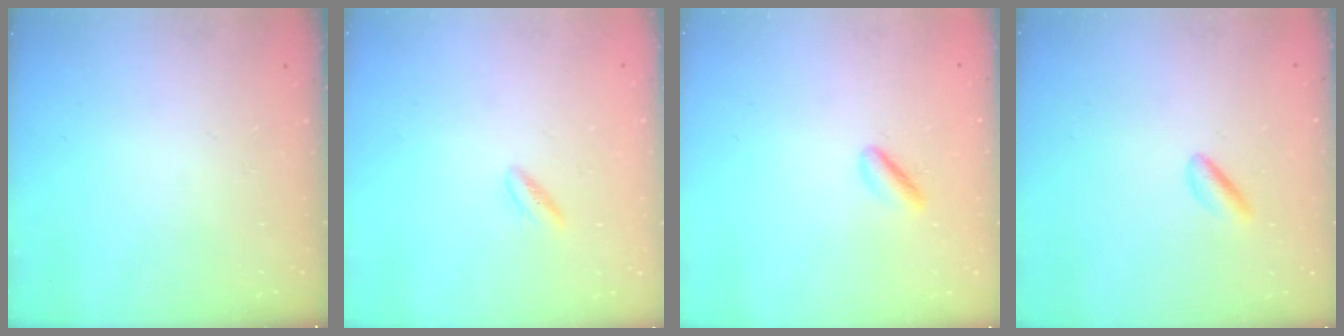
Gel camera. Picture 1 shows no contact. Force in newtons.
{"total": 1.8, "press": 1.5, "slide": 1.0}
{"total": 2.5, "press": 2.4, "slide": 0.8}
{"total": 2.0, "press": 1.7, "slide": 1.0}